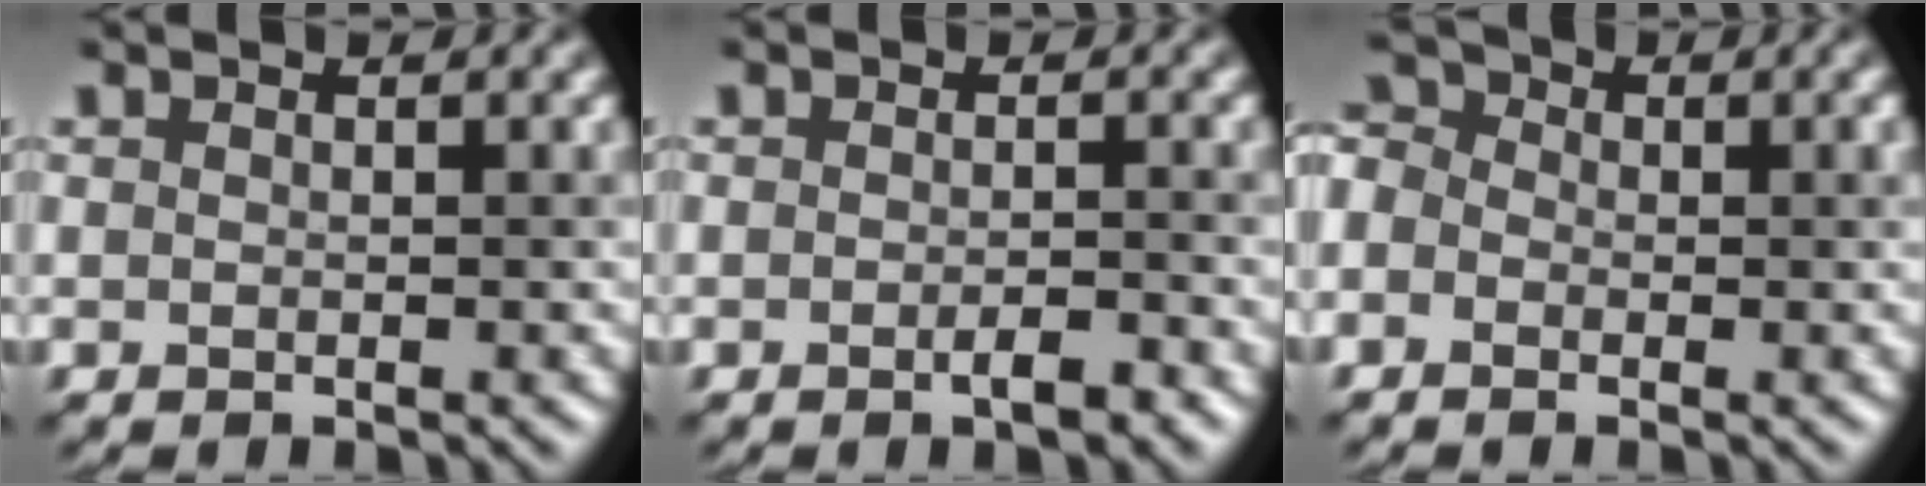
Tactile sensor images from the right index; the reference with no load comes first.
{"total": 1.6, "force": [-1.1, 0.2, 1.2], "torque": [-0.017, 0.013, -0.012]}
{"total": 3.0, "force": [-0.6, 2.4, 1.7], "torque": [-0.032, 0.032, -0.016]}